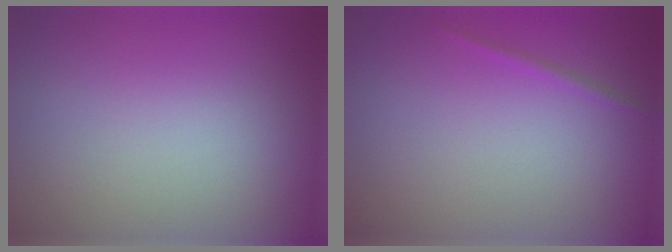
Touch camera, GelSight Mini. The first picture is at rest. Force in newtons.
{"total": 0.7, "press": 0.6, "slide": 0.1}